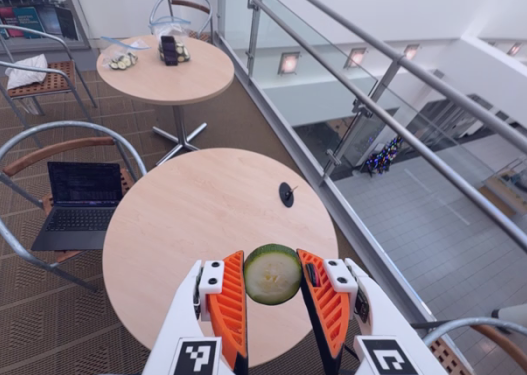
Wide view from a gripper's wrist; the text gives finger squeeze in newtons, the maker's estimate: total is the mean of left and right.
{"total": 8.4, "left": 8.5, "right": 8.3}